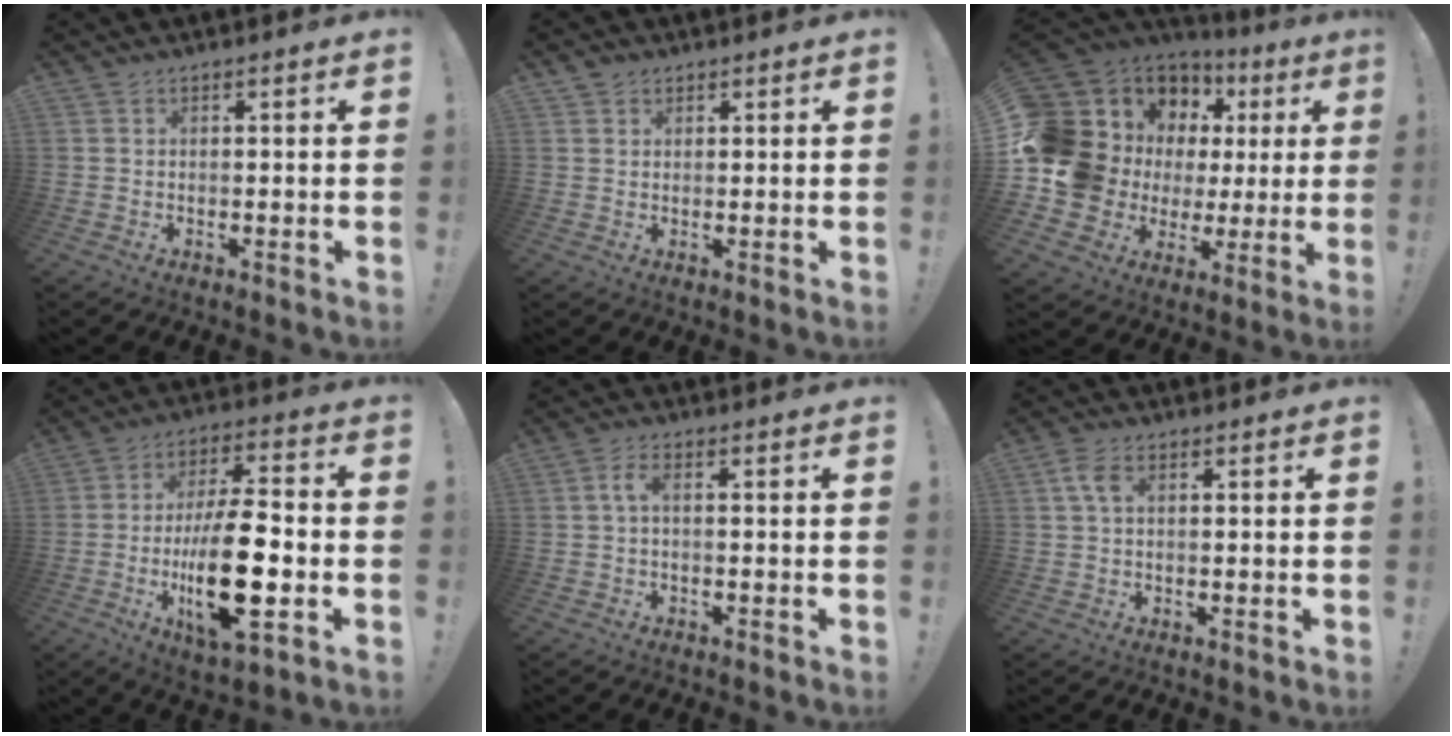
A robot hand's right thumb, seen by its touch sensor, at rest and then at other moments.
{"total": 1.7, "force": [1.0, 1.3, 0.2], "torque": [-0.006, -0.003, 0.019]}
{"total": 14.0, "force": [4.3, 11.2, 7.1], "torque": [-0.124, -0.048, 0.108]}
{"total": 20.5, "force": [-4.4, 7.1, 18.7], "torque": [-0.343, 0.006, -0.069]}
{"total": 3.5, "force": [0.0, 1.0, 3.4], "torque": [-0.072, 0.004, -0.003]}
{"total": 4.5, "force": [1.2, 2.5, 3.6], "torque": [-0.081, 0.007, 0.021]}